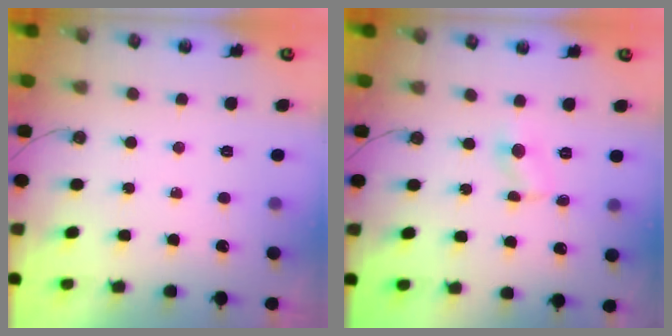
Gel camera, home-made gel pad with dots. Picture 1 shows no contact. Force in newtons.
{"total": 2.7, "press": 2.7, "slide": 0.3}